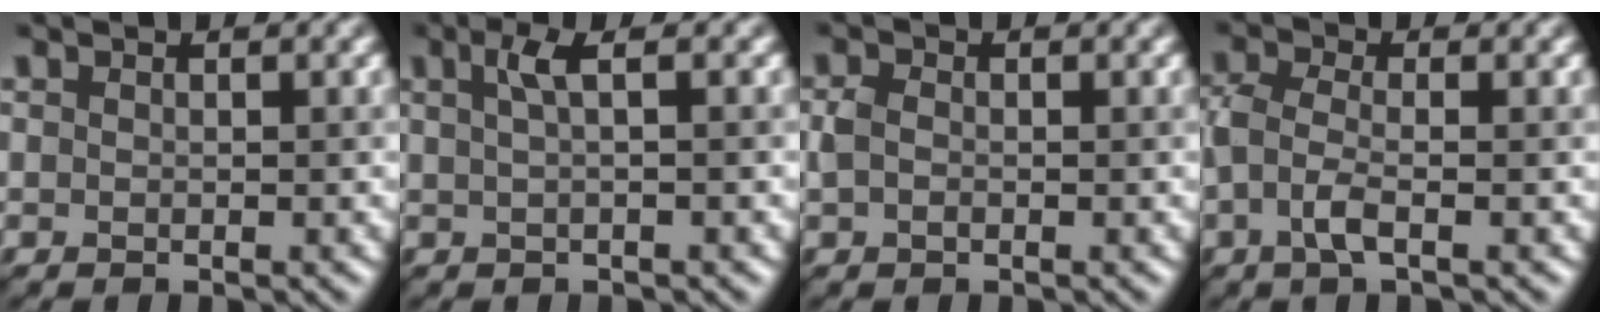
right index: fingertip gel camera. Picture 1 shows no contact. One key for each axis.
{"total": 2.1, "fx": 0.5, "fy": 0.5, "fz": 2.0, "tx": -0.033, "ty": 0.011, "tz": 0.011}
{"total": 1.2, "fx": -0.2, "fy": 1.0, "fz": 0.5, "tx": -0.012, "ty": 0.011, "tz": 0.001}
{"total": 2.4, "fx": -0.8, "fy": 1.0, "fz": 2.1, "tx": -0.053, "ty": 0.010, "tz": -0.015}